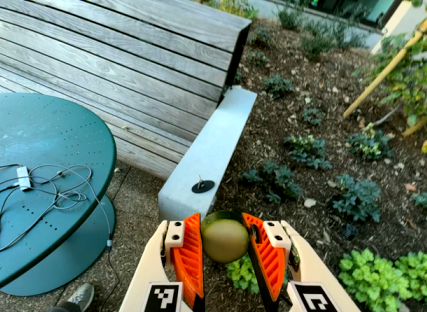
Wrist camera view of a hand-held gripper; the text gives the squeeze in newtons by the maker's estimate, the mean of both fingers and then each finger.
{"total": 11.1, "left": 10.9, "right": 11.3}